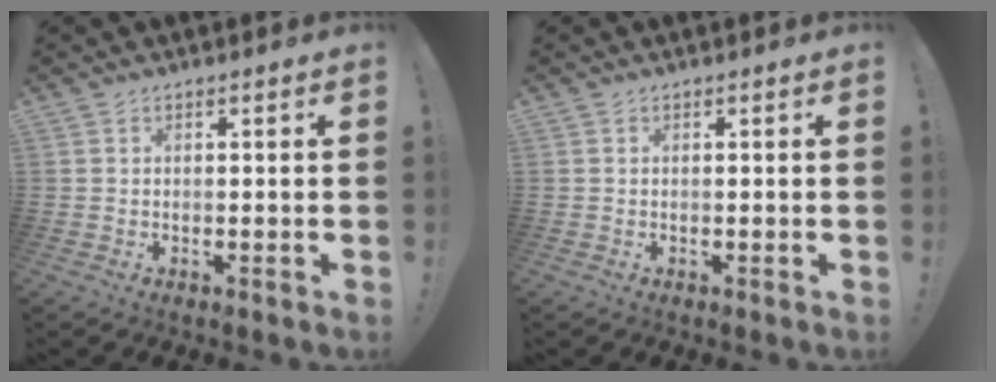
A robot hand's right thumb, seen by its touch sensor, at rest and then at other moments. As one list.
[{"total": 0.0}]